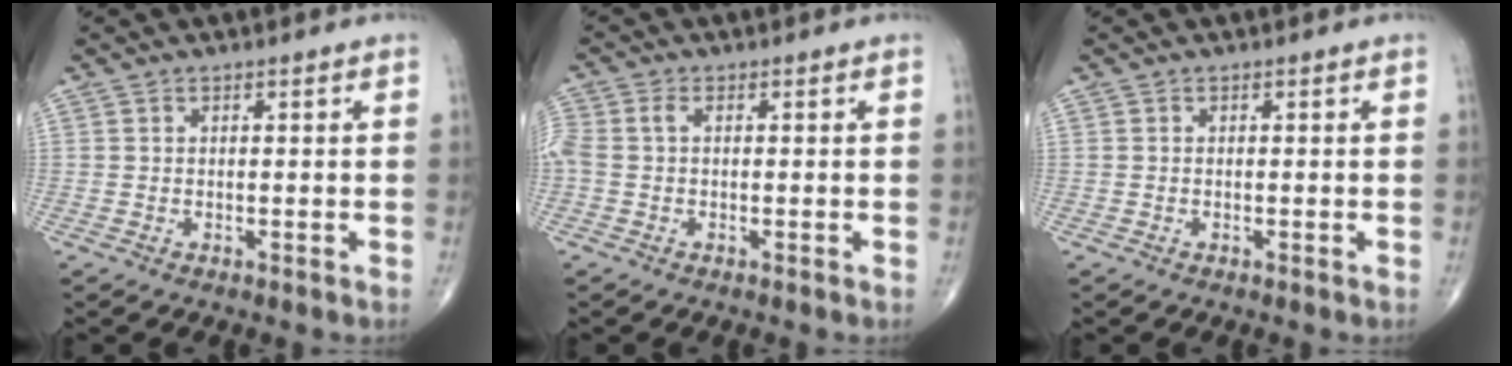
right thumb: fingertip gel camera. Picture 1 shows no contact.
{"total": 4.2, "force": [0.2, 2.5, 3.4], "torque": [-0.103, 0.018, 0.004]}
{"total": 0.0}